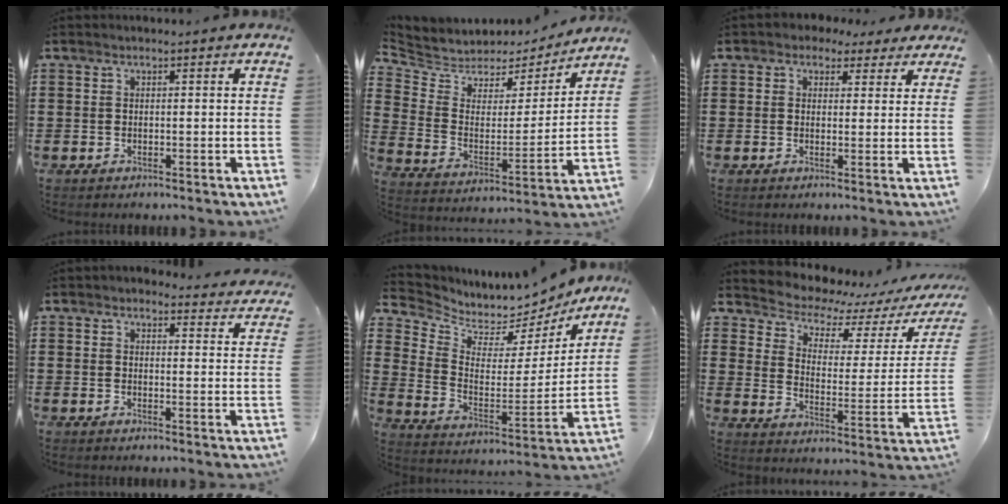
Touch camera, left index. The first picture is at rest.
{"total": 4.9, "force": [4.3, 2.3, -0.1], "torque": [-0.038, -0.040, 0.069]}
{"total": 2.5, "force": [1.7, 1.7, 0.7], "torque": [-0.024, 0.008, 0.031]}
{"total": 3.0, "force": [2.9, 0.5, 0.6], "torque": [-0.014, -0.014, 0.051]}
{"total": 5.1, "force": [4.7, 1.9, -0.2], "torque": [-0.028, -0.053, 0.076]}
{"total": 4.5, "force": [4.2, 1.3, 0.8], "torque": [-0.049, -0.039, 0.067]}